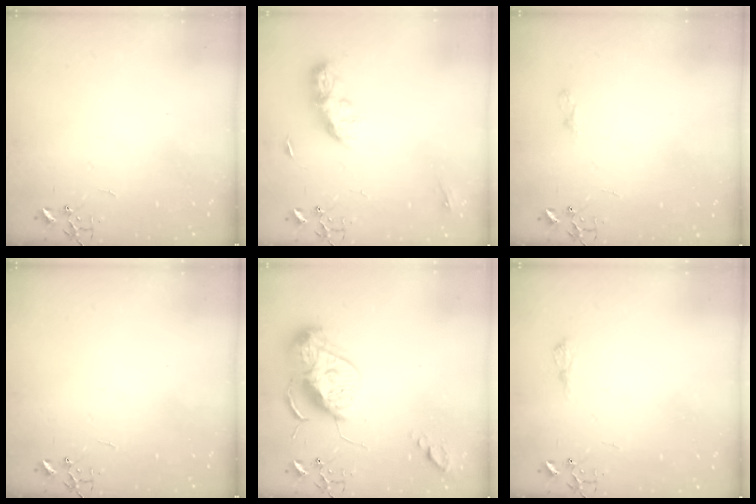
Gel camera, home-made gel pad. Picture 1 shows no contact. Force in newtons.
{"total": 8.7, "press": 8.7, "slide": 0.4}
{"total": 5.0, "press": 4.9, "slide": 0.6}
{"total": 0.0}
{"total": 15.3, "press": 15.3, "slide": 1.3}
{"total": 6.5, "press": 6.5, "slide": 0.9}